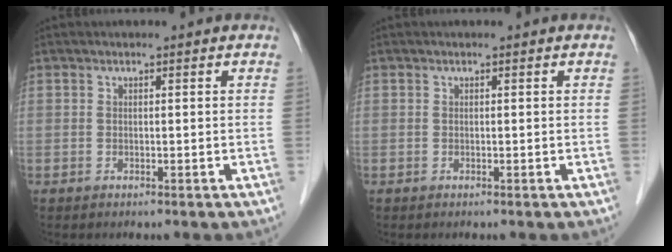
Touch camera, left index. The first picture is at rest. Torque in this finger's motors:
{"motor_torque": [0.00, 0.00, 0.00, 0.00]}